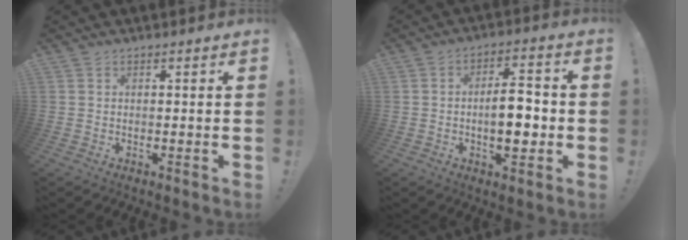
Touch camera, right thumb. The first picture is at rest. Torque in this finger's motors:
{"motor_torque": [-0.02, 0.27, 0.04, -0.01, 0.07]}